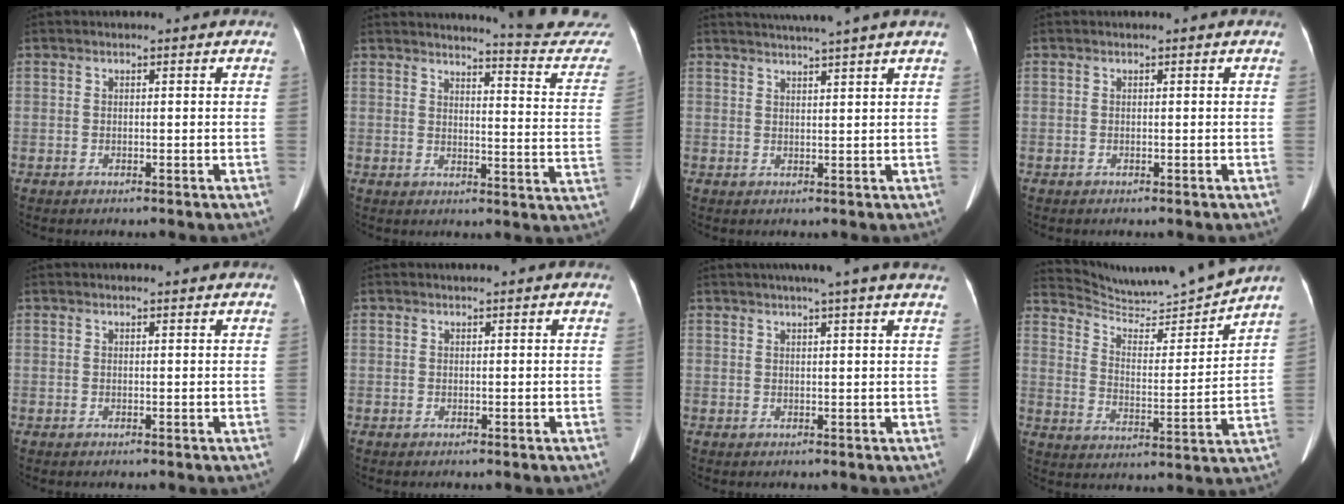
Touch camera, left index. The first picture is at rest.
{"total": 15.4, "force": [15.2, -0.7, 2.2], "torque": [-0.020, -0.123, 0.154]}
{"total": 5.4, "force": [4.9, -1.2, 2.1], "torque": [-0.029, 0.012, 0.066]}
{"total": 0.0}
{"total": 1.9, "force": [1.8, 0.0, 0.5], "torque": [-0.010, 0.005, 0.020]}
{"total": 2.1, "force": [1.9, 0.3, 0.8], "torque": [-0.014, 0.022, 0.022]}
{"total": 10.1, "force": [8.5, -0.1, 5.3], "torque": [-0.071, 0.023, 0.088]}
{"total": 13.9, "force": [13.6, -1.8, 2.3], "torque": [-0.049, -0.035, 0.213]}